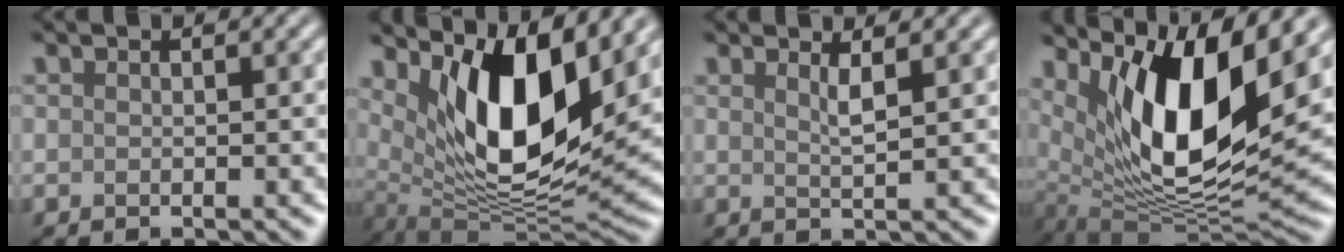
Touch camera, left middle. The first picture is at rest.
{"total": 11.4, "force": [4.2, 4.6, 9.5], "torque": [-0.153, -0.025, 0.082]}
{"total": 1.8, "force": [1.0, 0.4, 1.4], "torque": [-0.021, -0.001, 0.012]}
{"total": 12.3, "force": [5.1, 4.1, 10.4], "torque": [-0.176, -0.014, 0.100]}